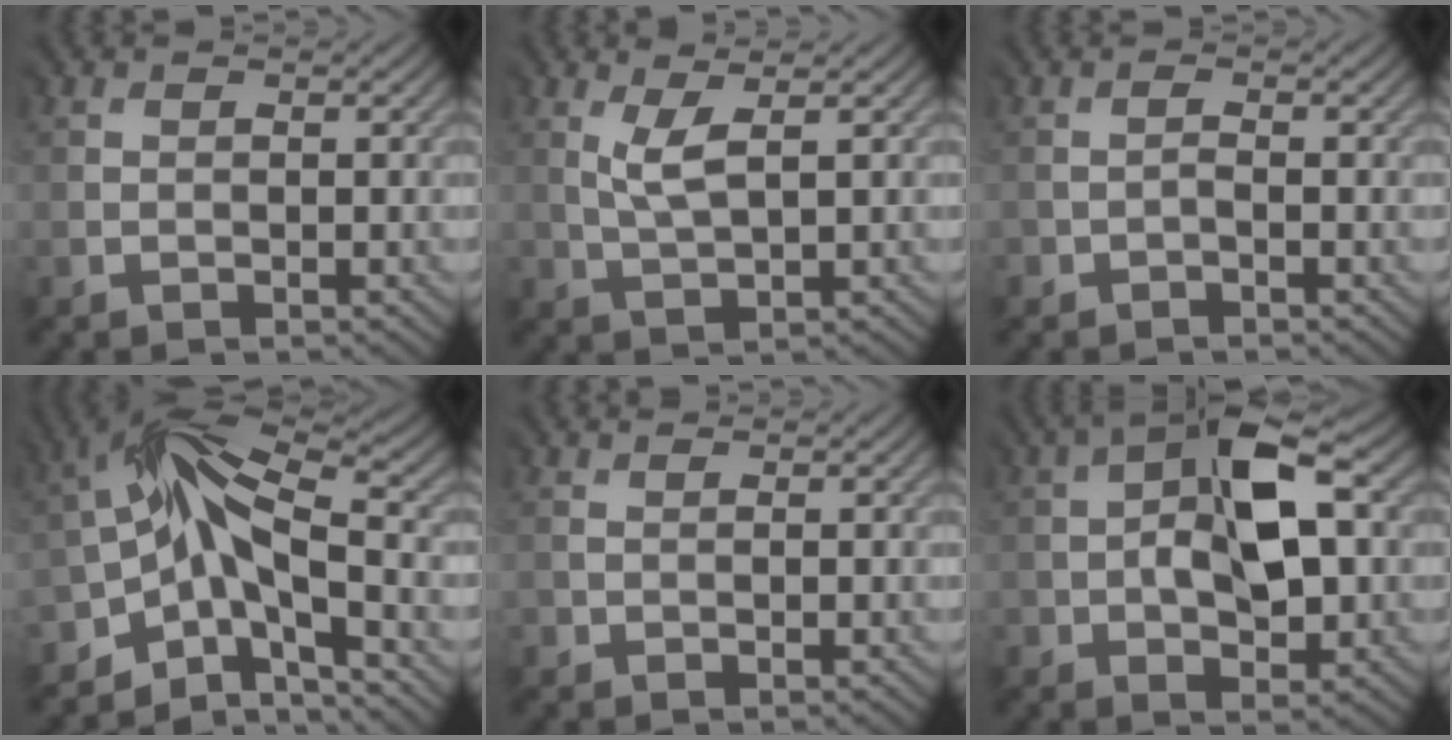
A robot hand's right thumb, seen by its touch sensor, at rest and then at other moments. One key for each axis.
{"total": 2.6, "fx": 1.2, "fy": 0.6, "fz": 2.2, "tx": -0.061, "ty": 0.001, "tz": 0.029}
{"total": 0.8, "fx": -0.8, "fy": -0.1, "fz": -0.1, "tx": 0.001, "ty": 0.002, "tz": -0.017}
{"total": 7.7, "fx": -3.0, "fy": 3.2, "fz": 6.3, "tx": -0.099, "ty": 0.019, "tz": -0.072}
{"total": 0.0}
{"total": 8.9, "fx": 0.6, "fy": 4.9, "fz": 7.4, "tx": -0.136, "ty": 0.010, "tz": 0.007}